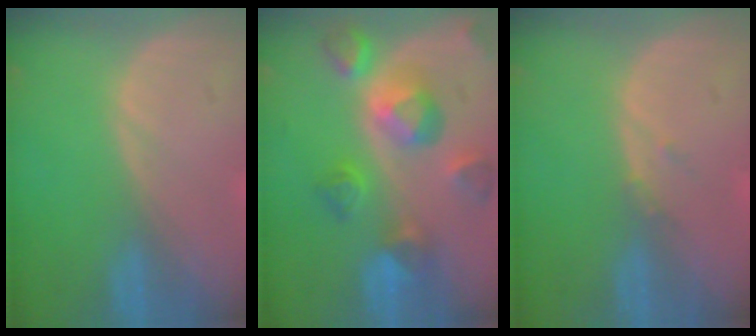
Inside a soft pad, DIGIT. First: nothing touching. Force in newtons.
{"total": 10.3, "press": 9.1, "slide": 4.7}
{"total": 1.2, "press": 1.0, "slide": 0.6}